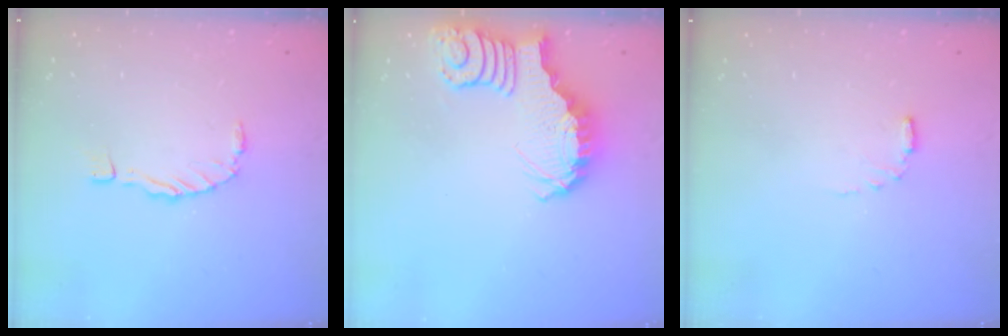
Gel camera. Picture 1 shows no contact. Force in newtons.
{"total": 3.3, "press": 3.3, "slide": 0.7}
{"total": 3.7, "press": 3.6, "slide": 0.6}